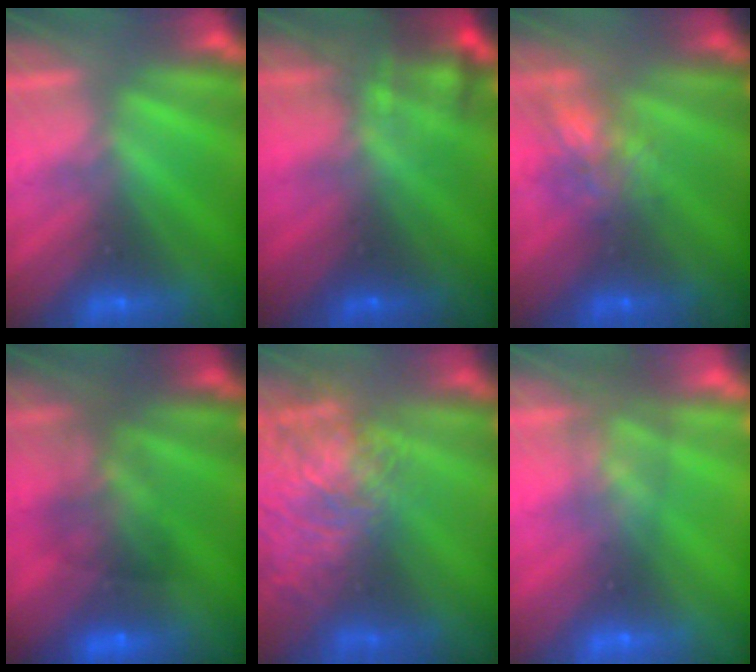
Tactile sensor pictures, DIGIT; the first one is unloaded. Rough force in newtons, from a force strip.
{"total": 6.9}
{"total": 5.4}
{"total": 7.1}
{"total": 7.9}
{"total": 5.9}